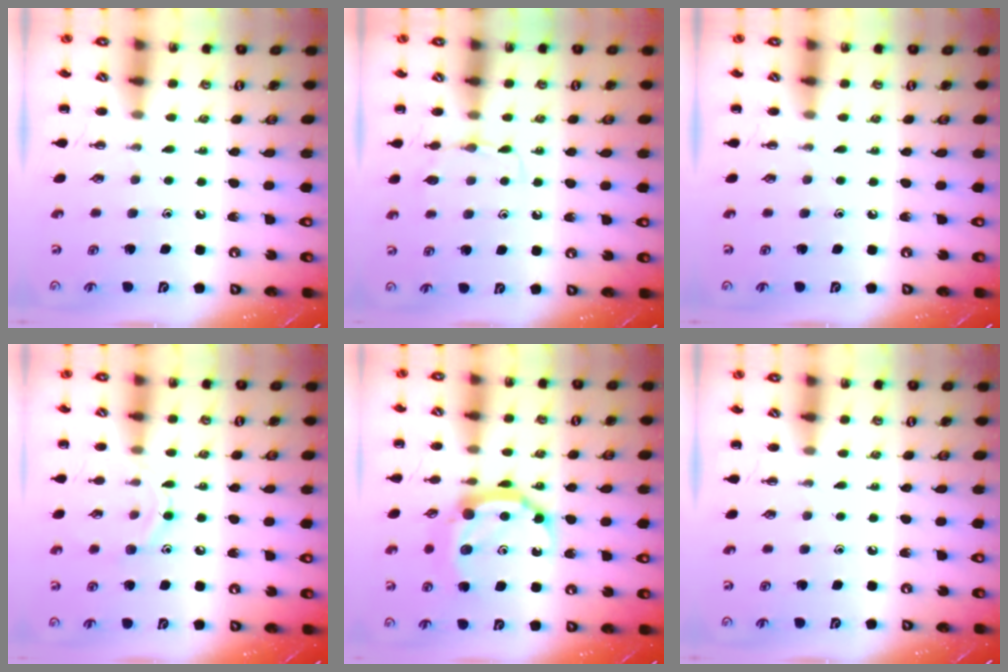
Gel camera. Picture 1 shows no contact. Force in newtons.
{"total": 5.9, "press": 5.8, "slide": 1.4}
{"total": 0.0}
{"total": 8.2, "press": 8.1, "slide": 1.1}
{"total": 12.0, "press": 11.9, "slide": 0.9}
{"total": 0.0}